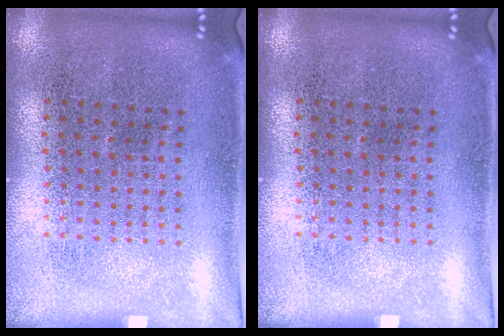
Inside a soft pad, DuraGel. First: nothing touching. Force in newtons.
{"total": 0.0}